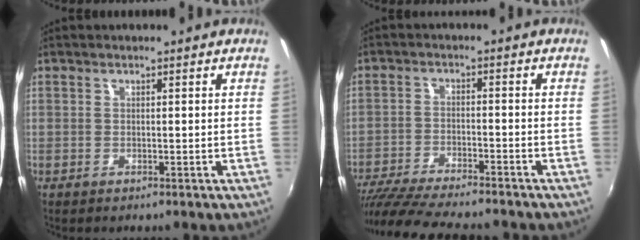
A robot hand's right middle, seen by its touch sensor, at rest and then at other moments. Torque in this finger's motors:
{"motor_torque": [1.02, -1.12, 0.39, 0.10]}